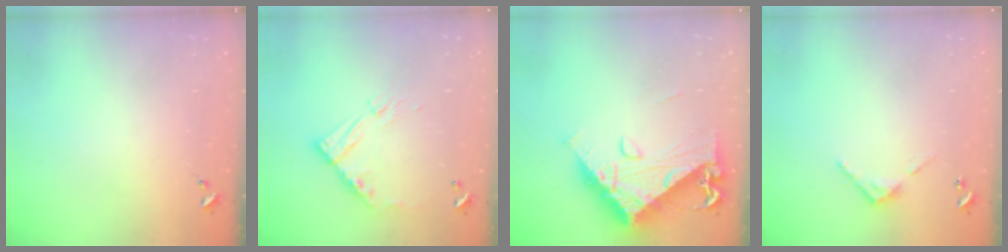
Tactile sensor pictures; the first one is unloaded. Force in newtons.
{"total": 11.8, "press": 11.7, "slide": 1.0}
{"total": 15.5, "press": 15.5, "slide": 1.5}
{"total": 3.9, "press": 3.9, "slide": 0.3}